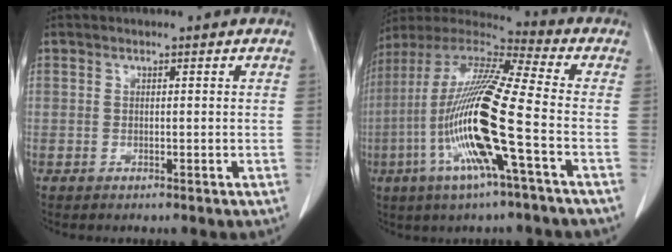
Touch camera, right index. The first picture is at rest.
{"total": 19.0, "force": [-4.9, 0.5, 18.4], "torque": [-0.377, -0.010, -0.103]}